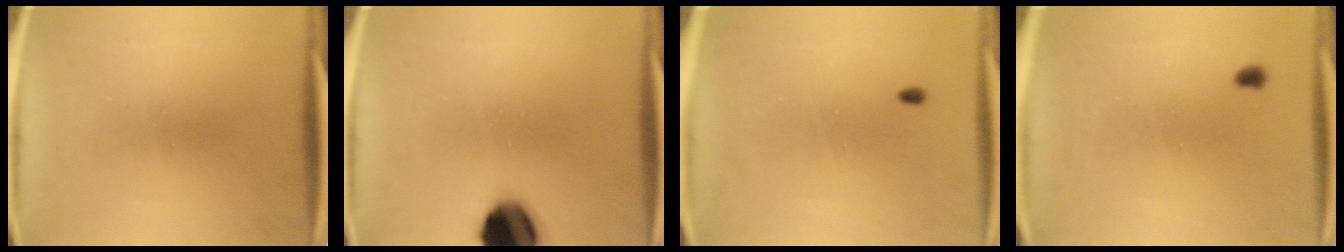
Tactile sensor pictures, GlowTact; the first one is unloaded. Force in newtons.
{"total": 14.1}
{"total": 0.7}
{"total": 1.0}